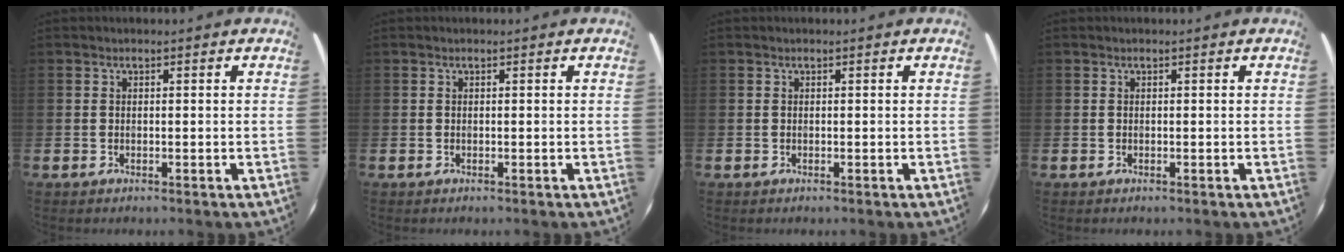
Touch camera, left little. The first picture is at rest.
{"total": 0.0}
{"total": 0.0}
{"total": 0.0}